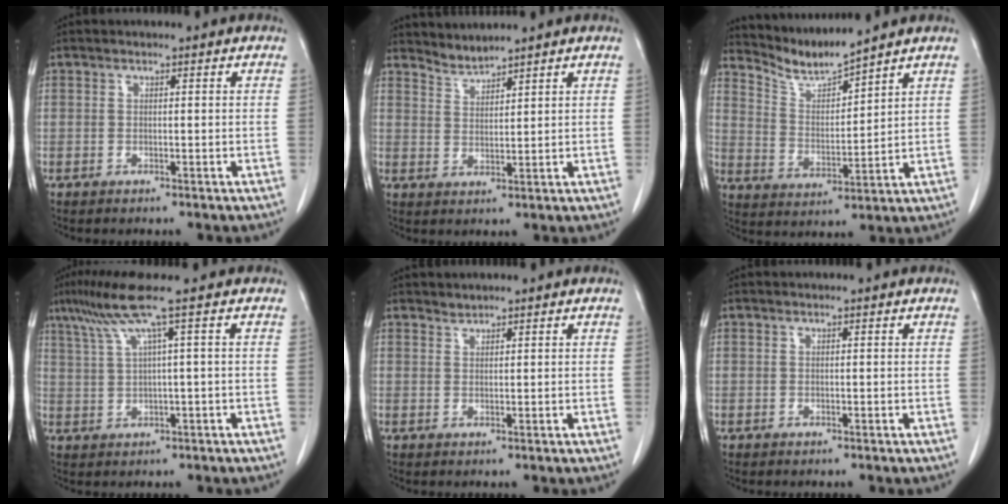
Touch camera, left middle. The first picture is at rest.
{"total": 2.6, "force": [2.5, -0.6, -0.5], "torque": [0.004, -0.005, 0.056]}
{"total": 6.3, "force": [6.2, -1.2, 0.3], "torque": [-0.018, -0.014, 0.135]}
{"total": 0.8, "force": [0.5, -0.2, 0.6], "torque": [-0.020, 0.005, 0.015]}
{"total": 0.8, "force": [0.8, 0.0, -0.2], "torque": [-0.001, 0.000, 0.015]}
{"total": 0.0}